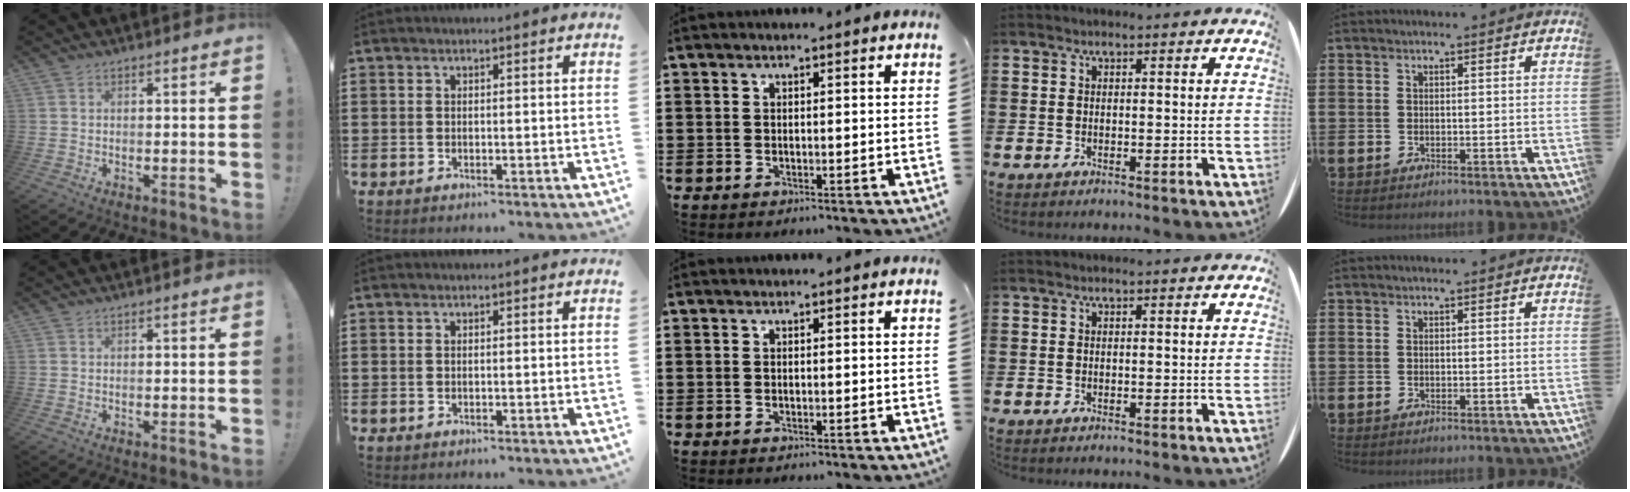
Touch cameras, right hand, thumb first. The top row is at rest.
{}